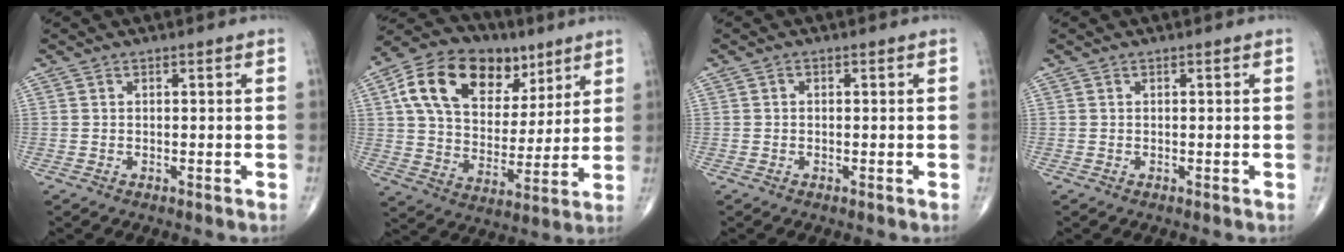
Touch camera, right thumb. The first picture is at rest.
{"total": 21.5, "force": [9.4, 14.1, 13.1], "torque": [-0.197, -0.008, 0.158]}
{"total": 0.6, "force": [0.0, 0.5, 0.4], "torque": [-0.004, 0.001, -0.003]}
{"total": 0.0}